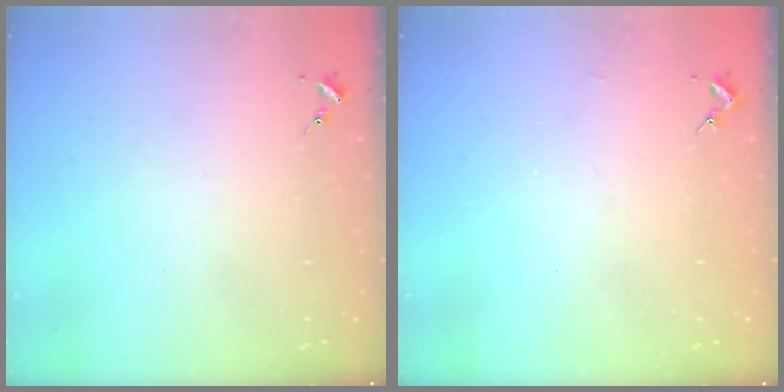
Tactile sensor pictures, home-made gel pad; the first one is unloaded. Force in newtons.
{"total": 1.3, "press": 1.3, "slide": 0.1}